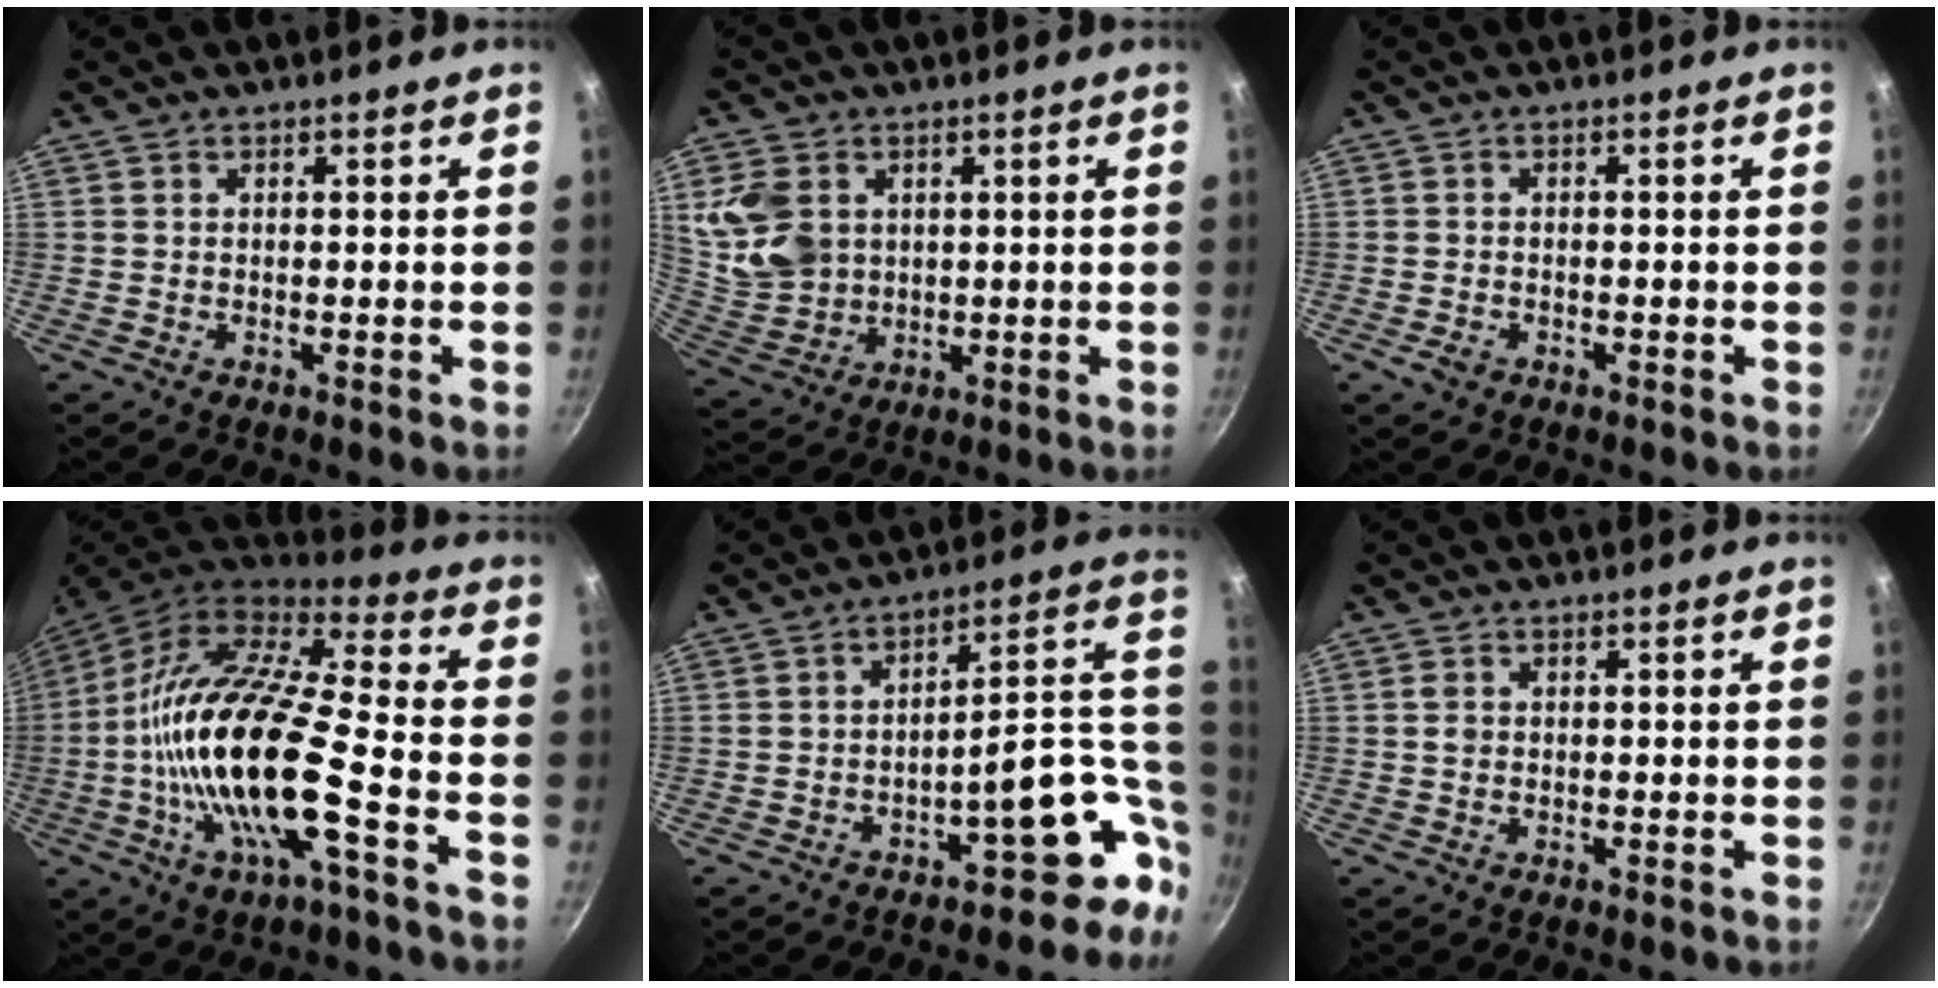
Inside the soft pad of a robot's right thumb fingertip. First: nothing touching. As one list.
[{"total": 10.7, "force": [2.7, 8.4, 6.0], "torque": [-0.101, -0.015, 0.072]}, {"total": 2.4, "force": [-1.2, 1.6, 1.3], "torque": [-0.026, 0.008, -0.019]}, {"total": 23.3, "force": [-6.1, 6.9, 21.5], "torque": [-0.397, 0.028, -0.129]}, {"total": 14.5, "force": [-4.4, 8.0, 11.3], "torque": [-0.075, 0.051, -0.057]}, {"total": 1.3, "force": [0.1, 1.1, 0.7], "torque": [-0.013, 0.004, 0.000]}]